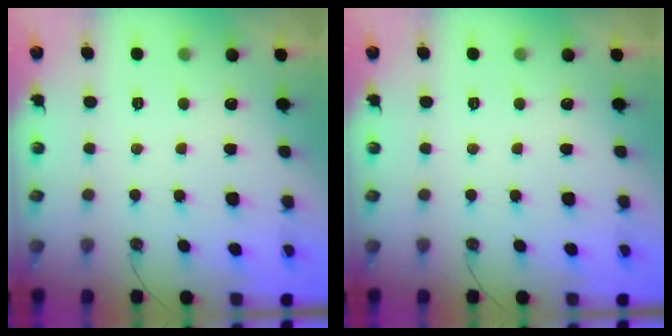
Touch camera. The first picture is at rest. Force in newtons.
{"total": 0.0}